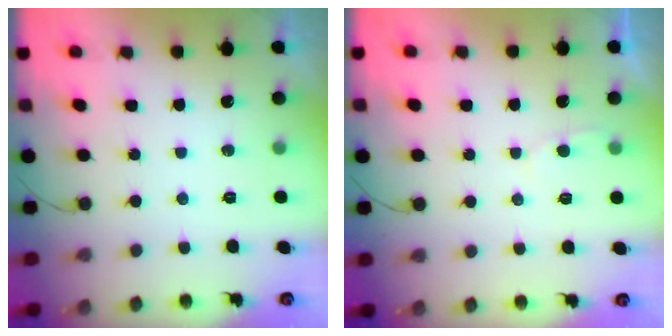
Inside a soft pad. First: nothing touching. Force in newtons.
{"total": 2.1, "press": 2.1, "slide": 0.2}